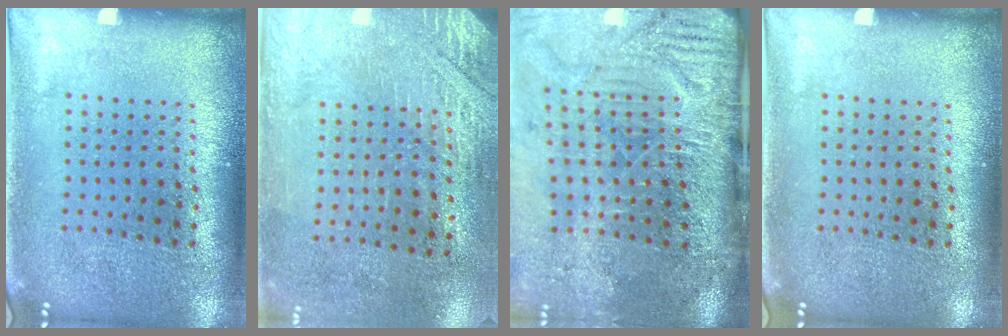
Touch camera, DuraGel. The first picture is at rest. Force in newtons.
{"total": 2.9, "press": 2.5, "slide": 1.5}
{"total": 4.9, "press": 4.0, "slide": 2.8}
{"total": 0.0}